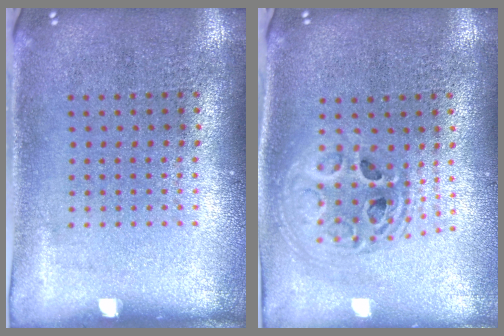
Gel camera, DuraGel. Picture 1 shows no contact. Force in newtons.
{"total": 1.9, "press": 1.6, "slide": 1.1}